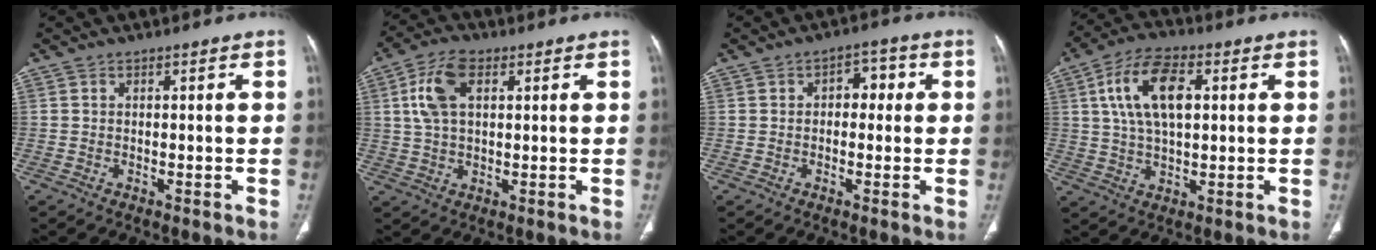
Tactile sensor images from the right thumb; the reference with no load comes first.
{"total": 9.0, "force": [2.8, 5.0, 6.9], "torque": [-0.142, 0.010, 0.054]}
{"total": 4.5, "force": [0.6, 3.1, 3.2], "torque": [-0.020, 0.013, 0.001]}
{"total": 12.9, "force": [3.4, 6.5, 10.6], "torque": [-0.196, 0.007, 0.061]}